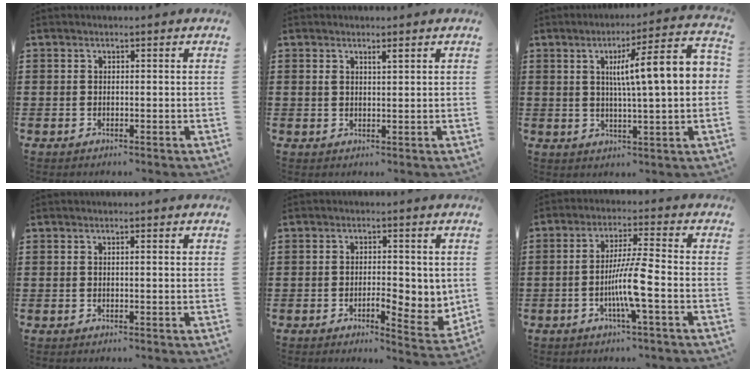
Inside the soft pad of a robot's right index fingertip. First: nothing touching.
{"total": 1.4, "force": [0.8, 0.3, 1.1], "torque": [-0.014, -0.002, 0.011]}
{"total": 10.8, "force": [1.9, 1.2, 10.6], "torque": [-0.181, 0.000, 0.024]}
{"total": 0.7, "force": [0.2, 0.0, 0.7], "torque": [-0.012, 0.000, 0.004]}
{"total": 5.0, "force": [-0.6, 2.2, 4.4], "torque": [-0.061, 0.001, -0.013]}
{"total": 7.5, "force": [-2.4, -0.1, 7.1], "torque": [-0.140, -0.015, -0.051]}